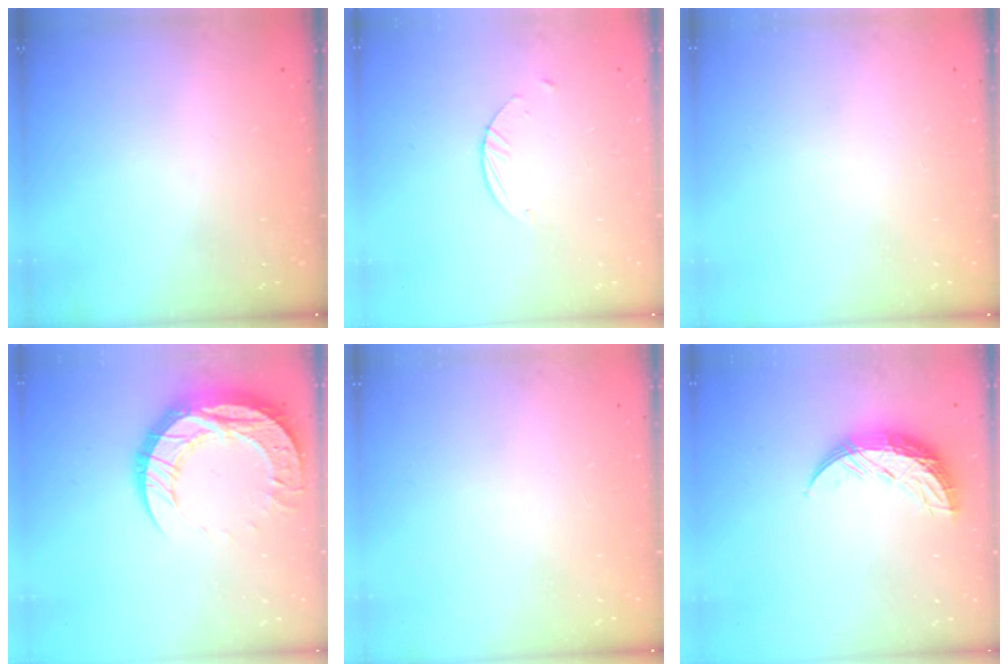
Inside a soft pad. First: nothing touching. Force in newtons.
{"total": 2.1, "press": 2.1, "slide": 0.2}
{"total": 0.0}
{"total": 18.4, "press": 18.4, "slide": 1.6}
{"total": 0.0}
{"total": 10.5, "press": 10.5, "slide": 0.8}